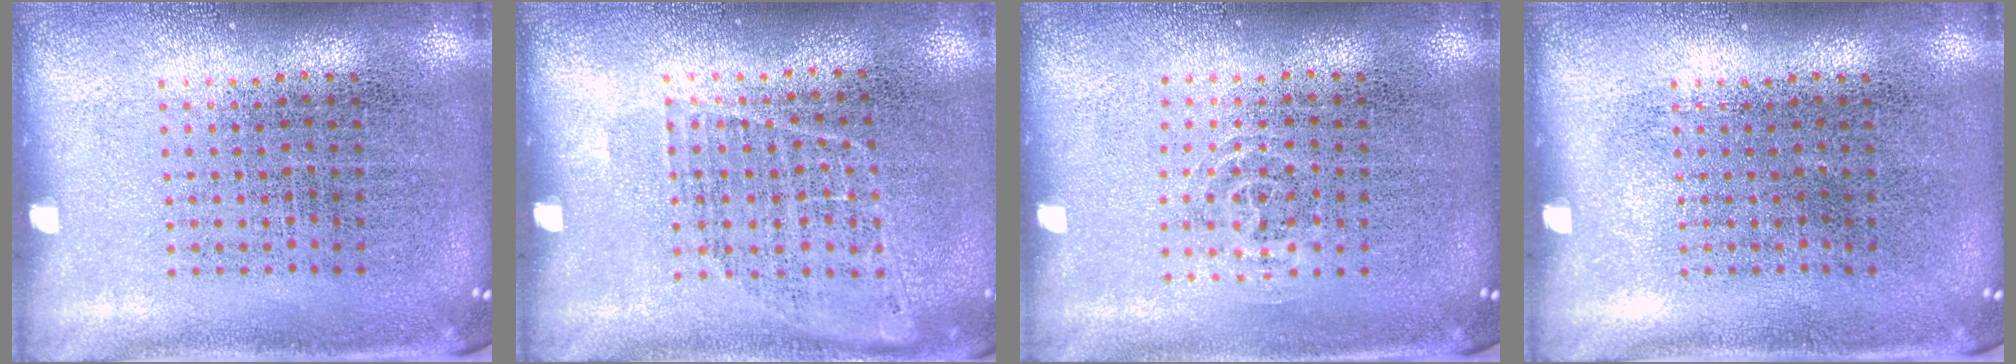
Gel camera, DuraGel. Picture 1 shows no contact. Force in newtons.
{"total": 1.0, "press": 0.9, "slide": 0.6}
{"total": 0.9, "press": 0.5, "slide": 0.8}
{"total": 0.0}